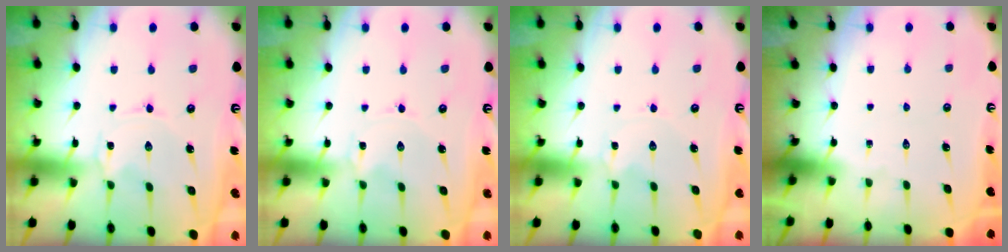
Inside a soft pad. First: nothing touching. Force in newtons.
{"total": 0.0}
{"total": 1.5, "press": 1.4, "slide": 0.2}
{"total": 0.0}